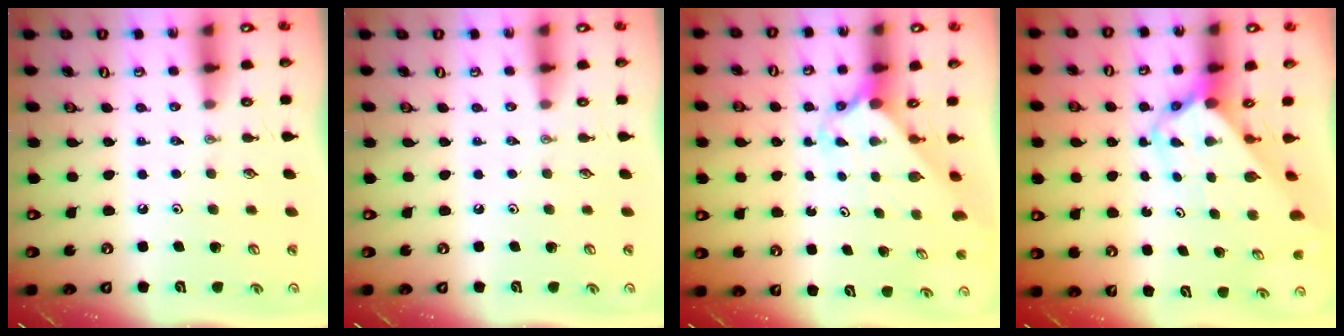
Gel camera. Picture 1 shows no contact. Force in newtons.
{"total": 0.0}
{"total": 2.3, "press": 2.3, "slide": 0.2}
{"total": 3.7, "press": 3.7, "slide": 0.3}